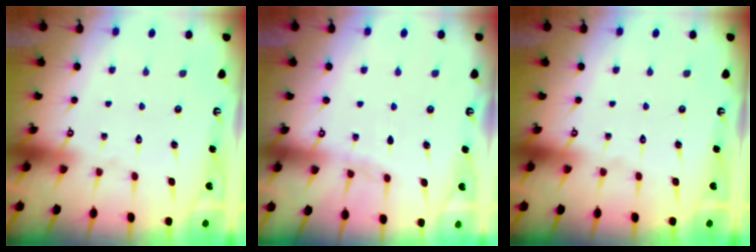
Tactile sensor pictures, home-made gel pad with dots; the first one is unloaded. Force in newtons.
{"total": 3.6, "press": 3.5, "slide": 0.5}
{"total": 0.0}